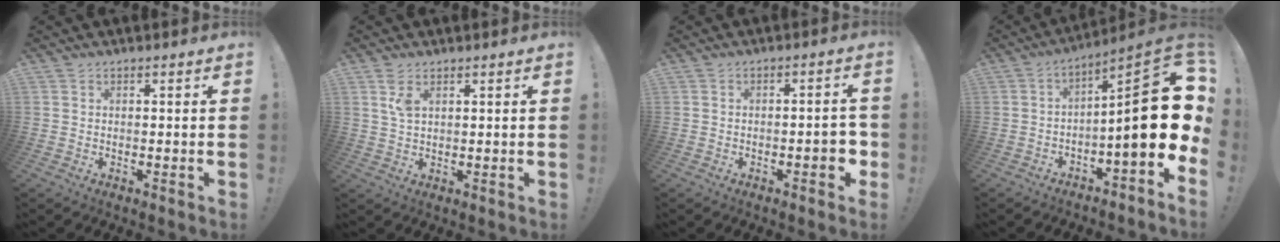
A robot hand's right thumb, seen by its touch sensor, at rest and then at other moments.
{"total": 4.0, "force": [1.9, 1.8, 3.1], "torque": [-0.053, -0.005, 0.032]}
{"total": 4.9, "force": [-1.7, 1.6, 4.3], "torque": [-0.049, 0.005, -0.027]}
{"total": 19.4, "force": [-0.7, 4.3, 19.0], "torque": [-0.277, 0.003, -0.013]}